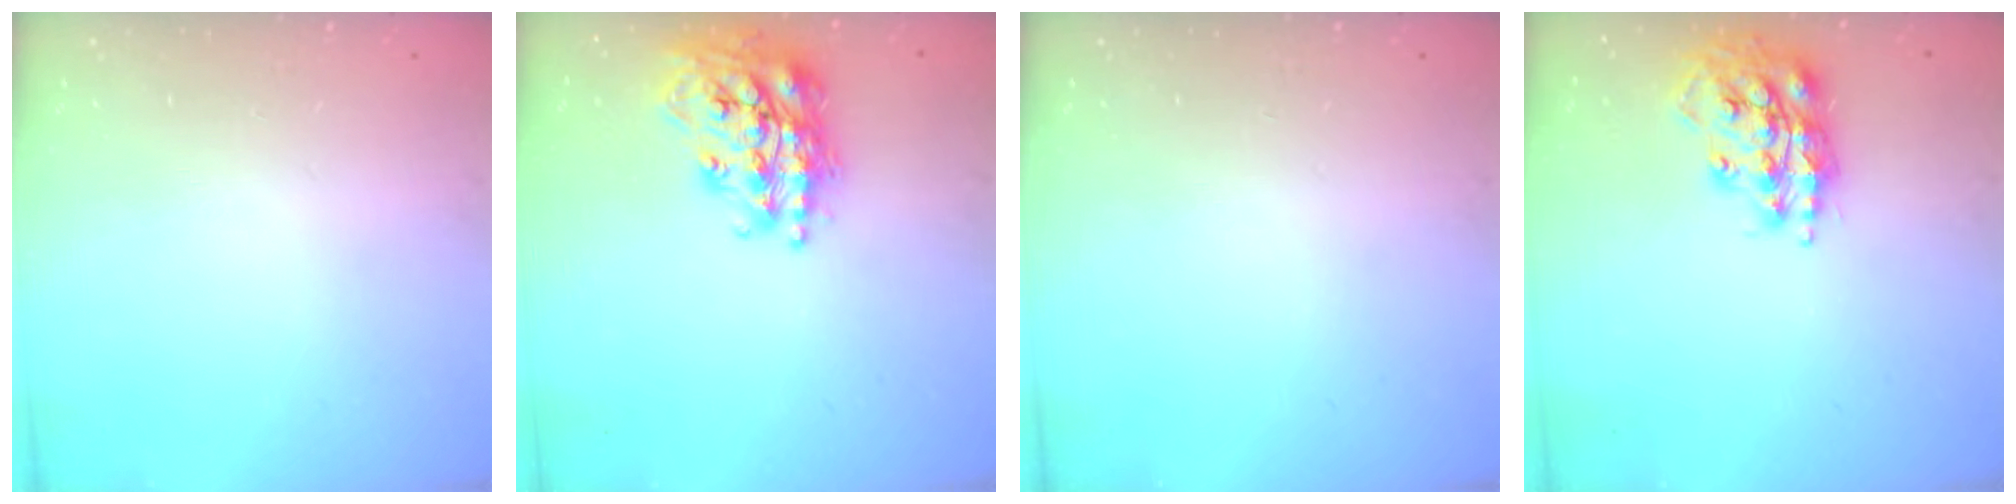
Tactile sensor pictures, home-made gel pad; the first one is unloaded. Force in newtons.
{"total": 20.7, "press": 20.6, "slide": 1.6}
{"total": 0.0}
{"total": 16.2, "press": 16.2, "slide": 1.4}